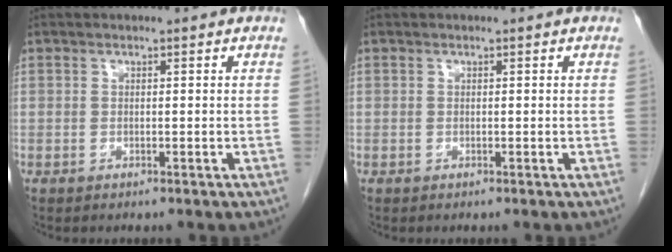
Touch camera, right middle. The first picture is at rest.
{"total": 0.0}